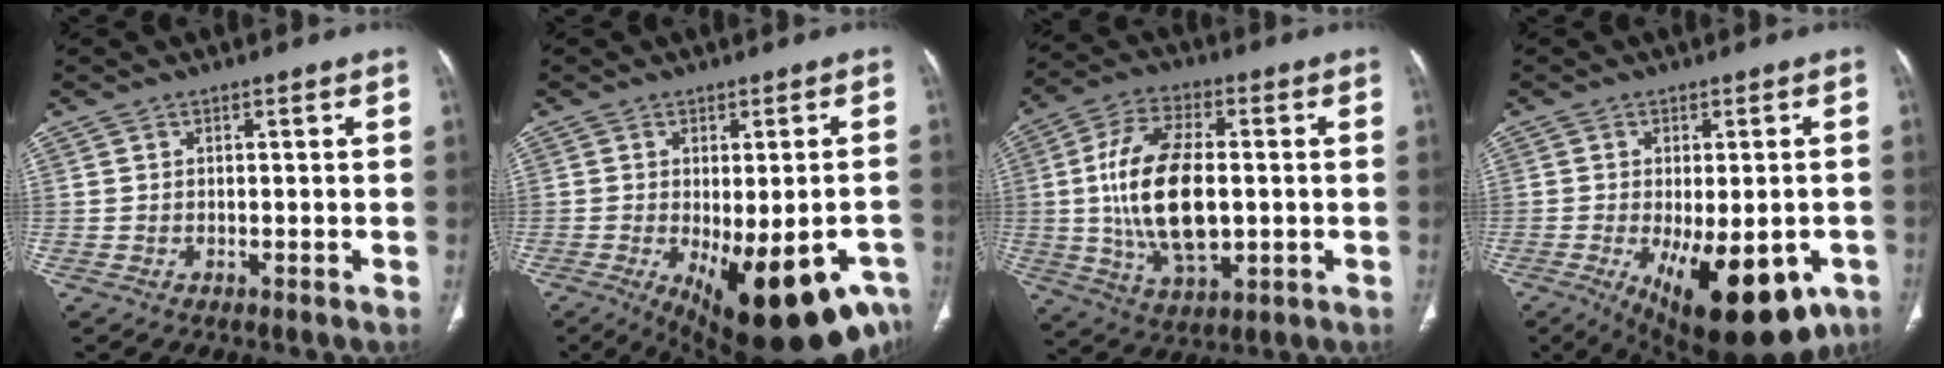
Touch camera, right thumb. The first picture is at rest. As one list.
[{"total": 19.0, "force": [-9.2, 7.3, 14.9], "torque": [-0.149, -0.006, -0.109]}, {"total": 17.7, "force": [-0.1, 9.1, 15.2], "torque": [-0.285, 0.000, 0.003]}, {"total": 18.6, "force": [-7.9, 8.2, 14.7], "torque": [-0.168, -0.010, -0.095]}]